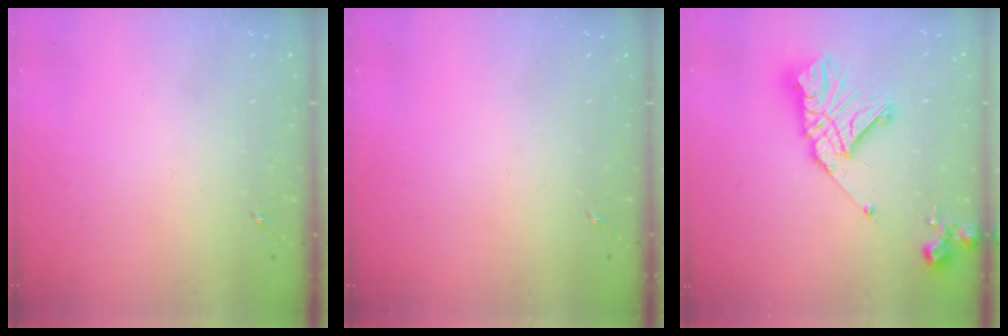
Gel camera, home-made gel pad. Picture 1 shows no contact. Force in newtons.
{"total": 0.0}
{"total": 17.8, "press": 17.7, "slide": 2.1}